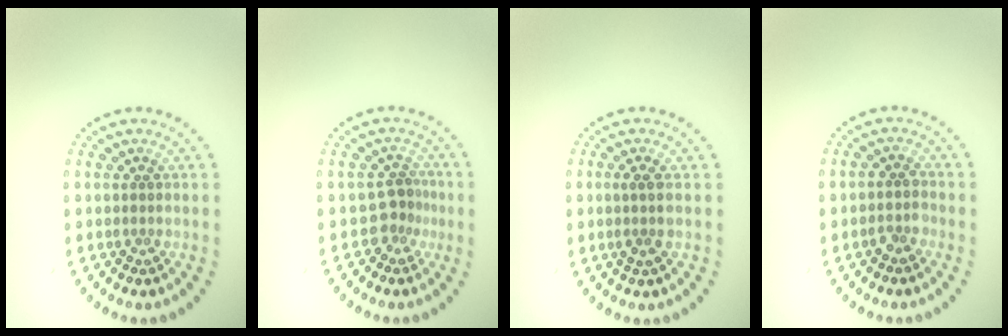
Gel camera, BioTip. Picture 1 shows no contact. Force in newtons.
{"total": 1.9, "press": 1.4, "slide": 1.3}
{"total": 1.6, "press": 1.3, "slide": 0.9}
{"total": 1.4, "press": 1.3, "slide": 0.6}